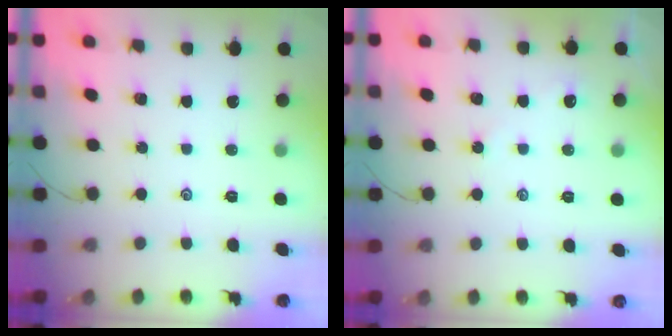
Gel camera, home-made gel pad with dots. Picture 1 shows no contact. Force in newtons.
{"total": 3.0, "press": 2.9, "slide": 0.4}